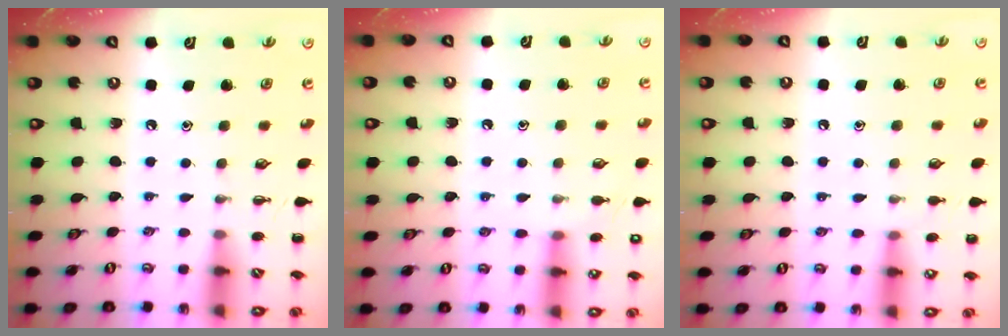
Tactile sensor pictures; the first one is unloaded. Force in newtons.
{"total": 9.5, "press": 9.1, "slide": 2.6}
{"total": 5.9, "press": 5.8, "slide": 1.2}